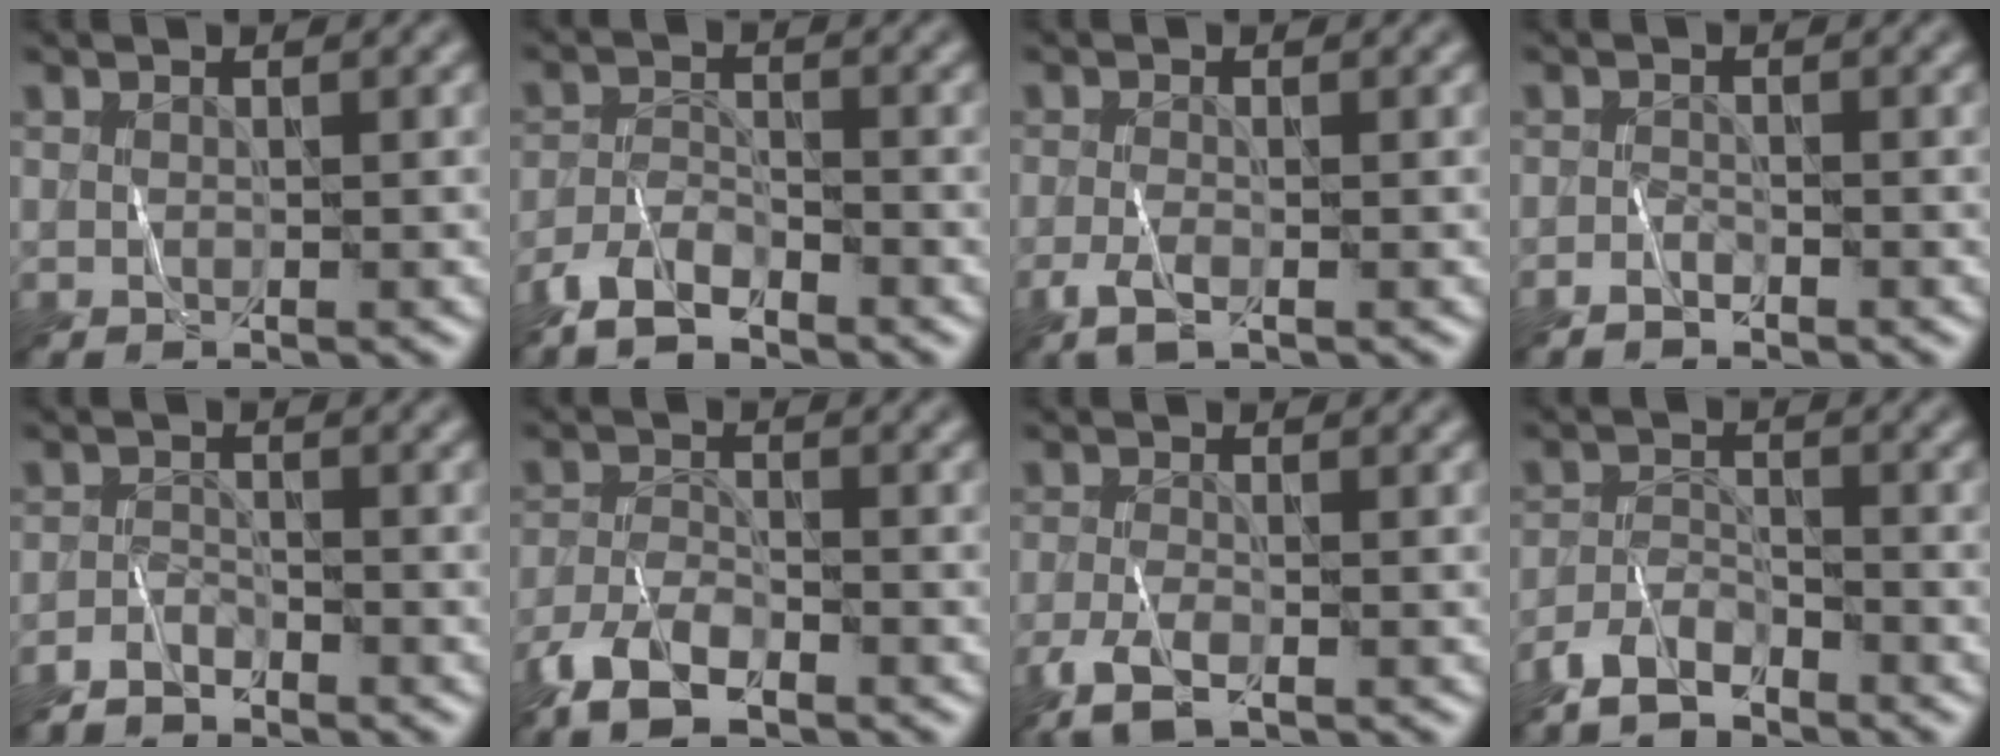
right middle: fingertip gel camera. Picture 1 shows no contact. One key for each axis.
{"total": 5.0, "fx": -4.0, "fy": 1.7, "fz": 2.6, "tx": -0.050, "ty": -0.007, "tz": -0.082}
{"total": 2.3, "fx": -1.1, "fy": 0.8, "fz": 1.9, "tx": -0.045, "ty": -0.005, "tz": -0.028}
{"total": 1.2, "fx": -1.0, "fy": 0.3, "fz": 0.5, "tx": -0.011, "ty": 0.000, "tz": -0.021}
{"total": 1.9, "fx": -1.7, "fy": 0.5, "fz": 0.5, "tx": -0.010, "ty": 0.002, "tz": -0.038}
{"total": 6.4, "fx": -4.4, "fy": 2.6, "fz": 3.9, "tx": -0.078, "ty": -0.009, "tz": -0.089}
{"total": 3.7, "fx": -2.2, "fy": 1.4, "fz": 2.6, "tx": -0.062, "ty": -0.011, "tz": -0.049}
{"total": 4.2, "fx": -3.5, "fy": 1.3, "fz": 1.9, "tx": -0.037, "ty": -0.004, "tz": -0.075}